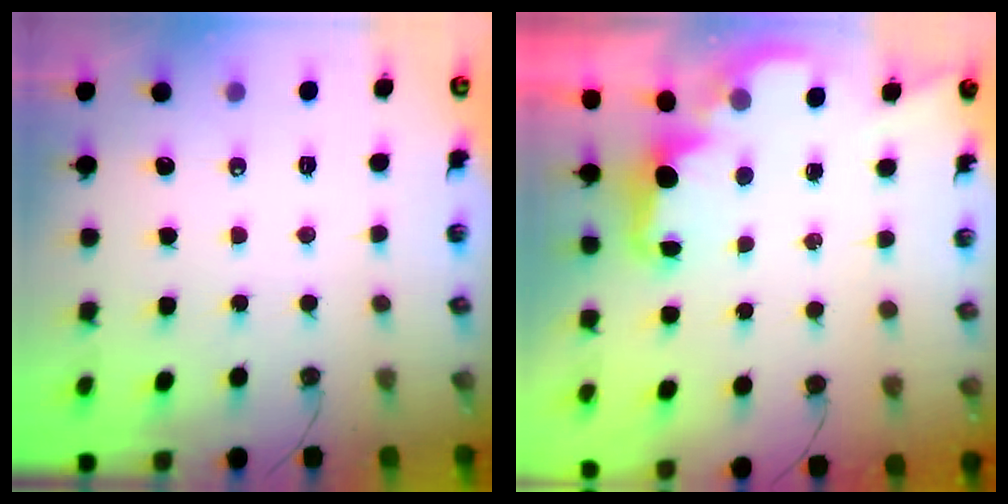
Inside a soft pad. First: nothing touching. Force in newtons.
{"total": 2.2, "press": 2.0, "slide": 0.8}